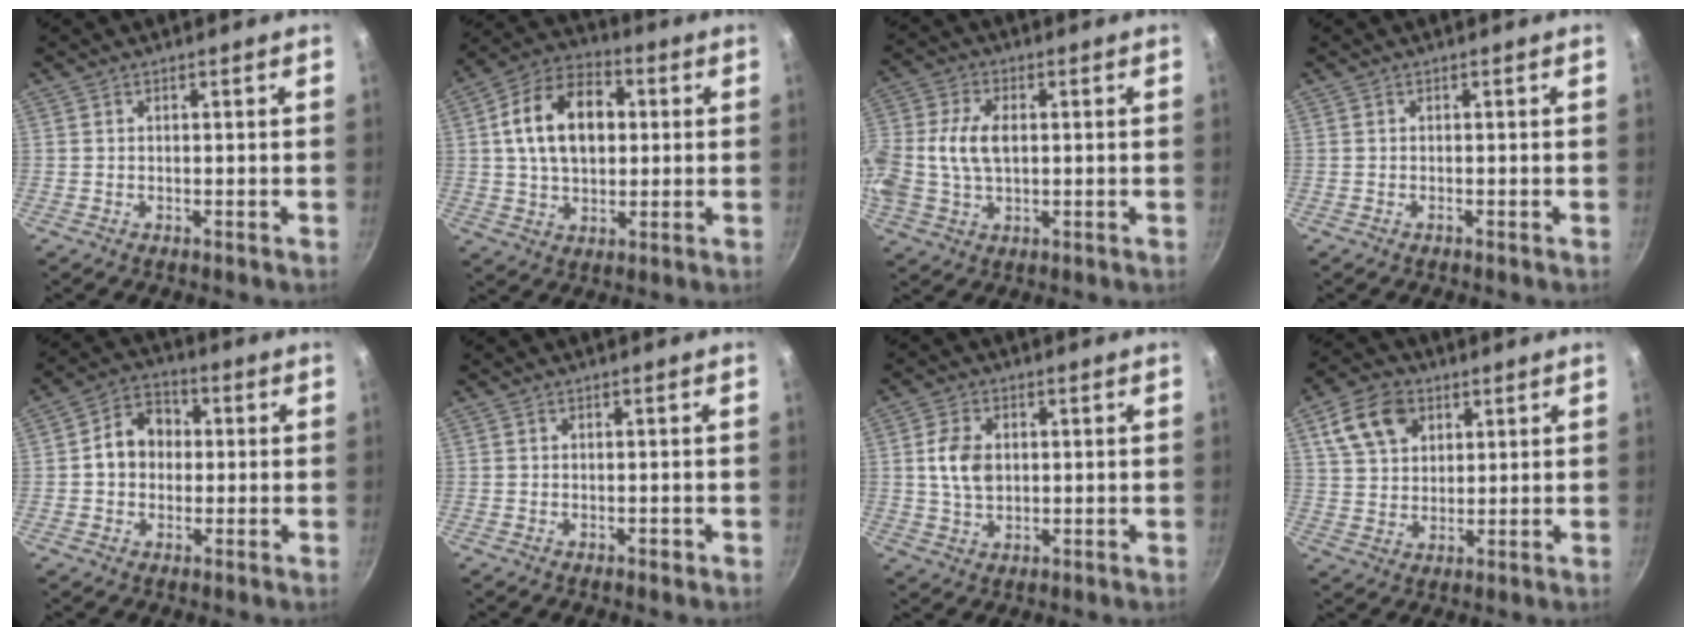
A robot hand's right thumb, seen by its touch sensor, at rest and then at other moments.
{"total": 15.5, "force": [2.4, 10.4, 11.2], "torque": [-0.161, 0.020, 0.028]}
{"total": 11.2, "force": [0.6, 7.2, 8.6], "torque": [-0.179, 0.020, 0.003]}
{"total": 0.0}
{"total": 8.6, "force": [0.3, 7.1, 4.9], "torque": [-0.045, 0.022, -0.010]}
{"total": 0.8, "force": [-0.4, 0.4, 0.5], "torque": [-0.006, 0.003, -0.005]}
{"total": 6.9, "force": [0.8, 4.9, 4.8], "torque": [-0.079, 0.005, 0.015]}
{"total": 10.8, "force": [4.8, 7.7, 5.9], "torque": [-0.089, 0.001, 0.085]}